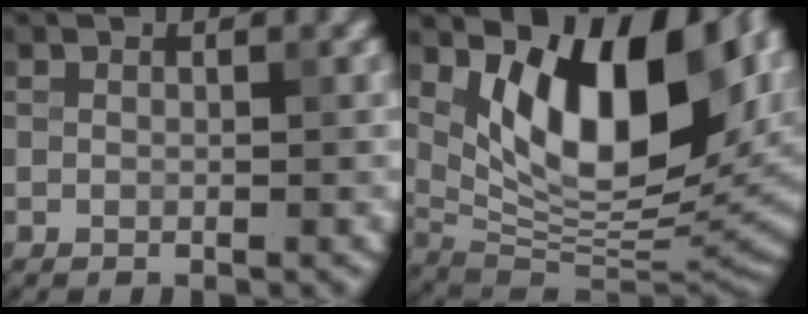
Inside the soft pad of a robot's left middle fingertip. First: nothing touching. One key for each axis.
{"total": 14.9, "fx": 4.5, "fy": 7.2, "fz": 12.3, "tx": -0.162, "ty": -0.005, "tz": 0.083}